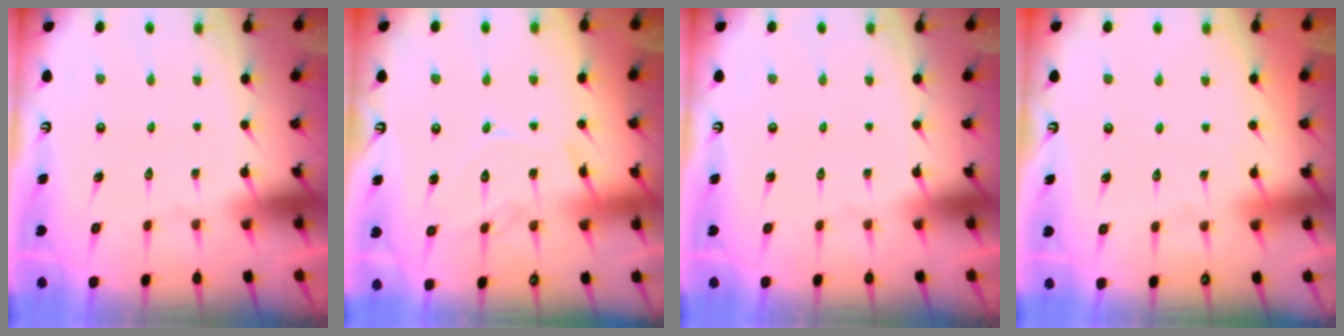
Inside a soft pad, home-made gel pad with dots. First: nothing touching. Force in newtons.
{"total": 10.8, "press": 10.8, "slide": 0.2}
{"total": 0.0}
{"total": 3.0, "press": 2.9, "slide": 0.4}